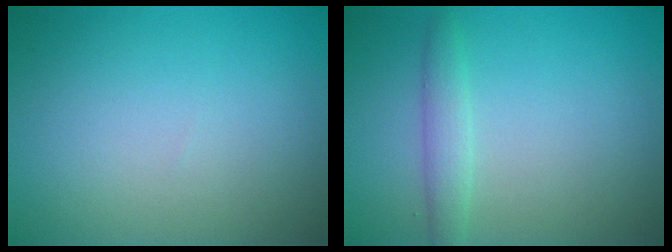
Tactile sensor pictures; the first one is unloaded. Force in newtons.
{"total": 1.9, "press": 1.9, "slide": 0.0}